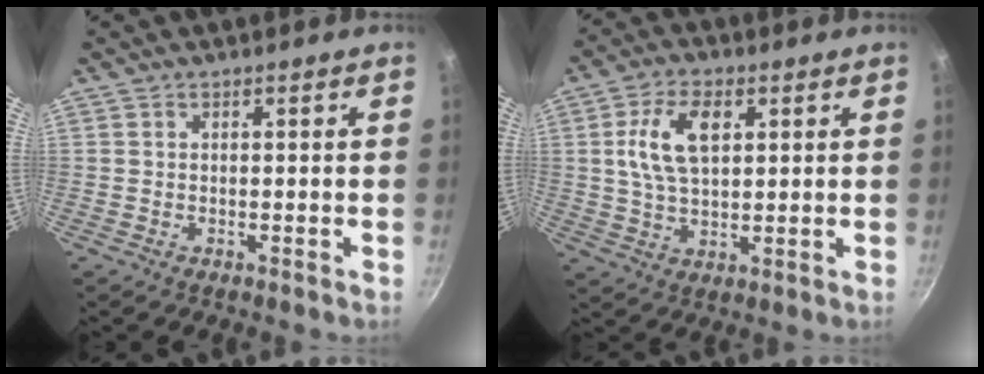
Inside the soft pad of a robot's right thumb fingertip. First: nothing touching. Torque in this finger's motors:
{"motor_torque": [0.21, 0.23, 0.71, 0.71, 0.09]}